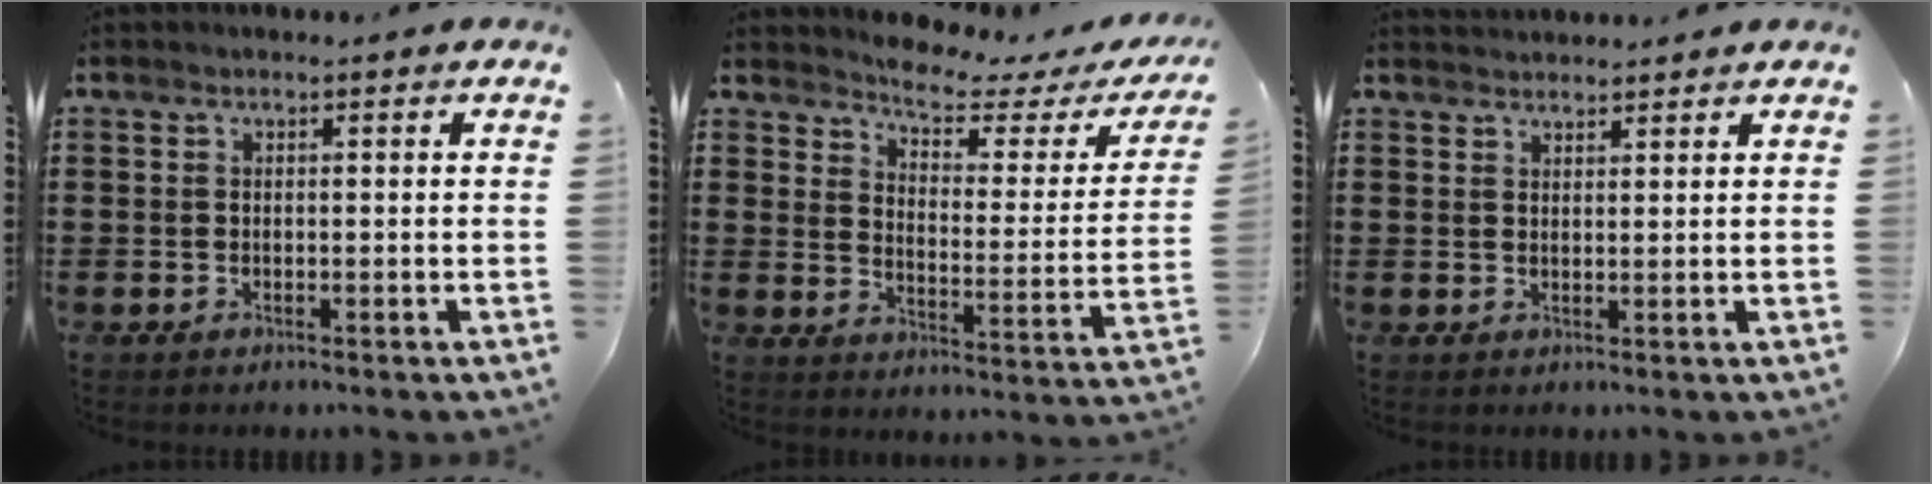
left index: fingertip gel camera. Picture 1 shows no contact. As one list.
[{"total": 4.6, "force": [4.3, 0.6, 1.6], "torque": [-0.052, -0.035, 0.065]}, {"total": 1.7, "force": [1.7, 0.1, -0.2], "torque": [0.000, 0.000, 0.034]}]